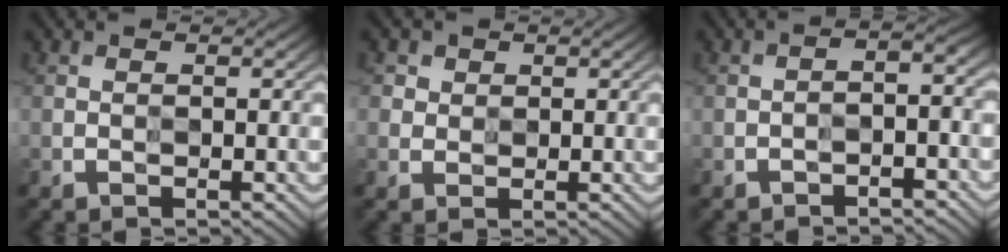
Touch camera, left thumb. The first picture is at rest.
{"total": 2.9, "force": [1.7, 2.4, 0.0], "torque": [-0.014, 0.000, 0.031]}
{"total": 5.7, "force": [-3.6, 1.6, 4.1], "torque": [-0.055, 0.001, -0.051]}